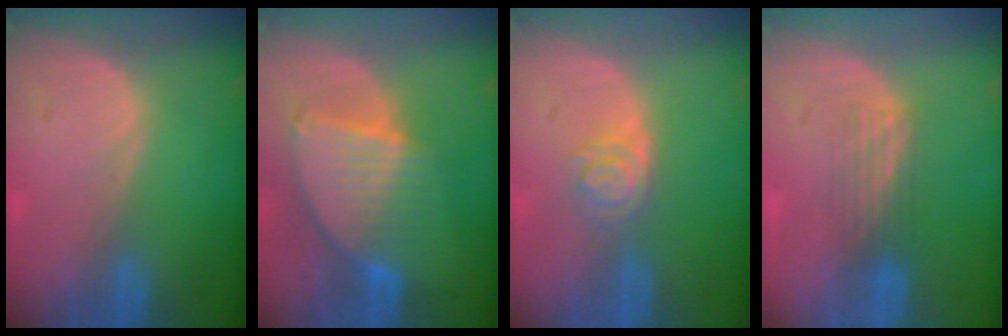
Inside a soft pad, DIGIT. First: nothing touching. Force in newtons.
{"total": 8.5, "press": 7.5, "slide": 4.1}
{"total": 4.1, "press": 3.6, "slide": 1.9}
{"total": 2.9, "press": 2.9, "slide": 0.2}